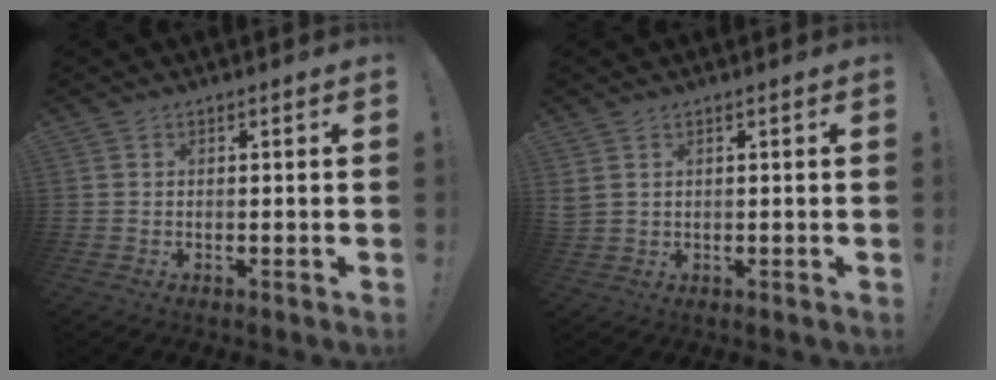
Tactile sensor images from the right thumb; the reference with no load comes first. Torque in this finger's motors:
{"motor_torque": [-0.27, 0.30, 0.05, 0.02, 0.13]}